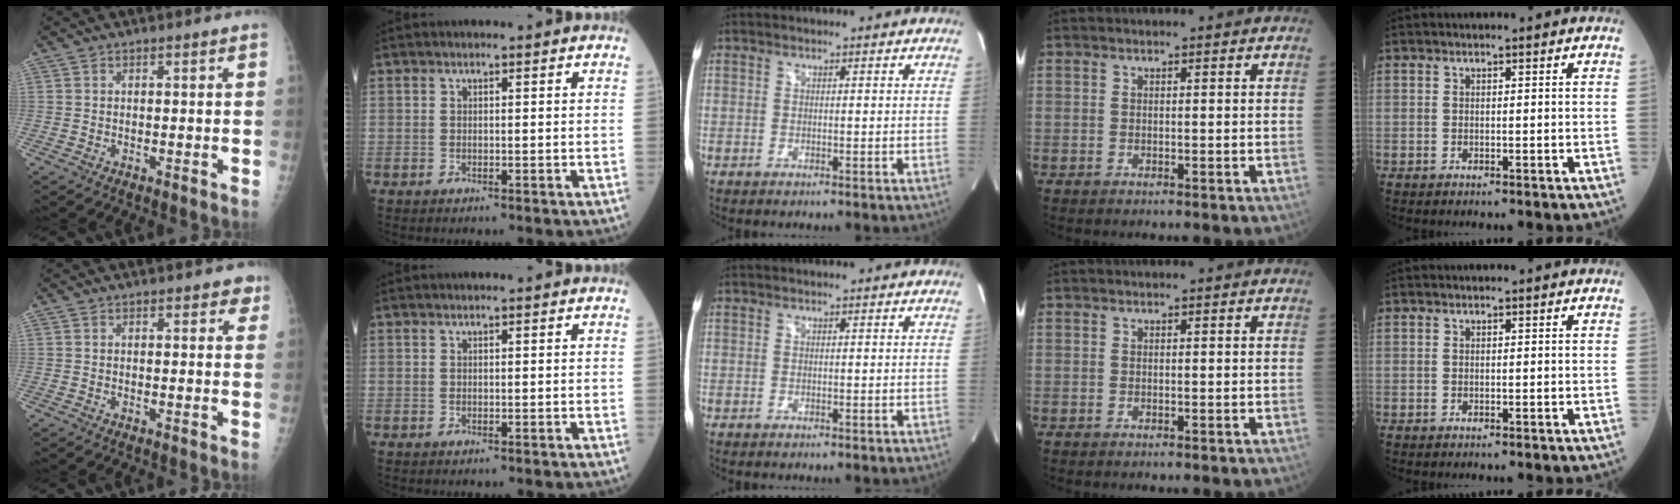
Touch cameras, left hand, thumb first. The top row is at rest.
{"thumb": {"total": 2.9, "force": [2.0, 1.5, 1.6], "torque": [0.005, -0.006, 0.019]}, "index": {"total": 1.0, "force": [0.9, 0.1, 0.3], "torque": [-0.004, 0.008, 0.014]}}